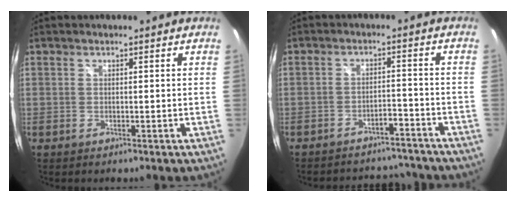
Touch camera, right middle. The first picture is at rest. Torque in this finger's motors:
{"motor_torque": [0.64, -0.81, 0.10, 0.01]}